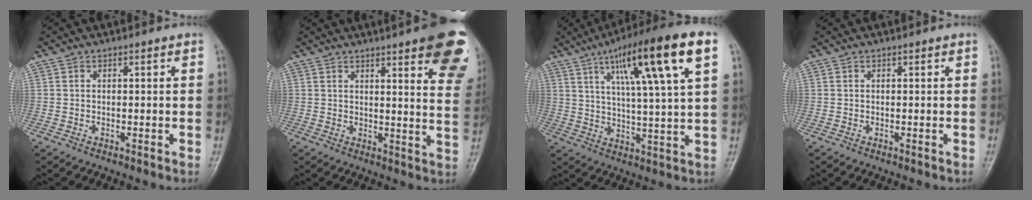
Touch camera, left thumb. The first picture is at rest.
{"total": 17.3, "force": [9.8, 3.6, 13.8], "torque": [-0.148, -0.040, 0.103]}
{"total": 18.7, "force": [8.2, 2.6, 16.6], "torque": [-0.257, -0.005, 0.126]}
{"total": 0.0}